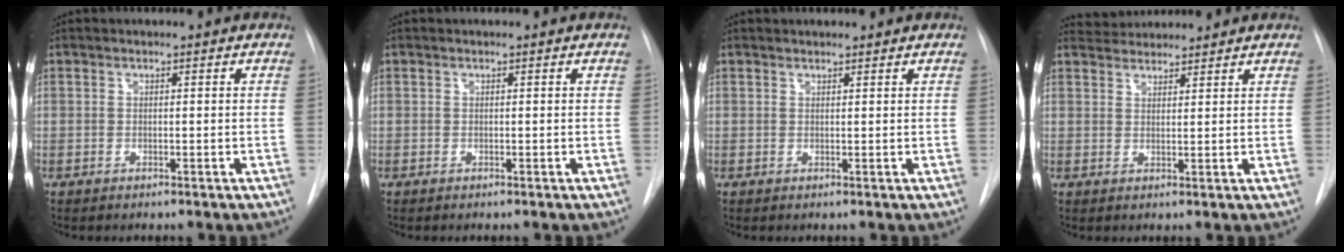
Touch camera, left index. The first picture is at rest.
{"total": 0.0}
{"total": 2.6, "force": [2.5, 0.6, 0.7], "torque": [-0.008, 0.019, 0.033]}
{"total": 4.8, "force": [4.7, 0.7, 0.3], "torque": [-0.009, 0.029, 0.079]}